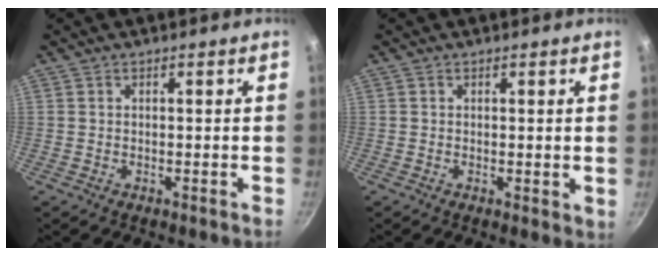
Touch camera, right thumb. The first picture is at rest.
{"total": 1.4, "force": [0.4, 0.8, 1.1], "torque": [-0.013, -0.004, 0.004]}